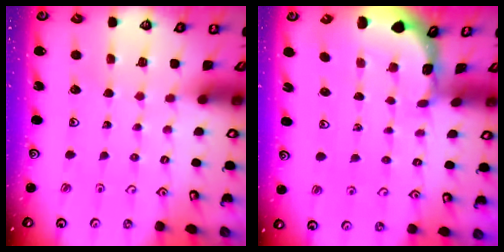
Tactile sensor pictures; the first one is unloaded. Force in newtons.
{"total": 1.0, "press": 1.0, "slide": 0.2}